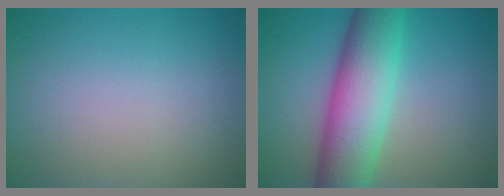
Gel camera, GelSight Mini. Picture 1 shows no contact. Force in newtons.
{"total": 9.8, "press": 9.8, "slide": 0.2}